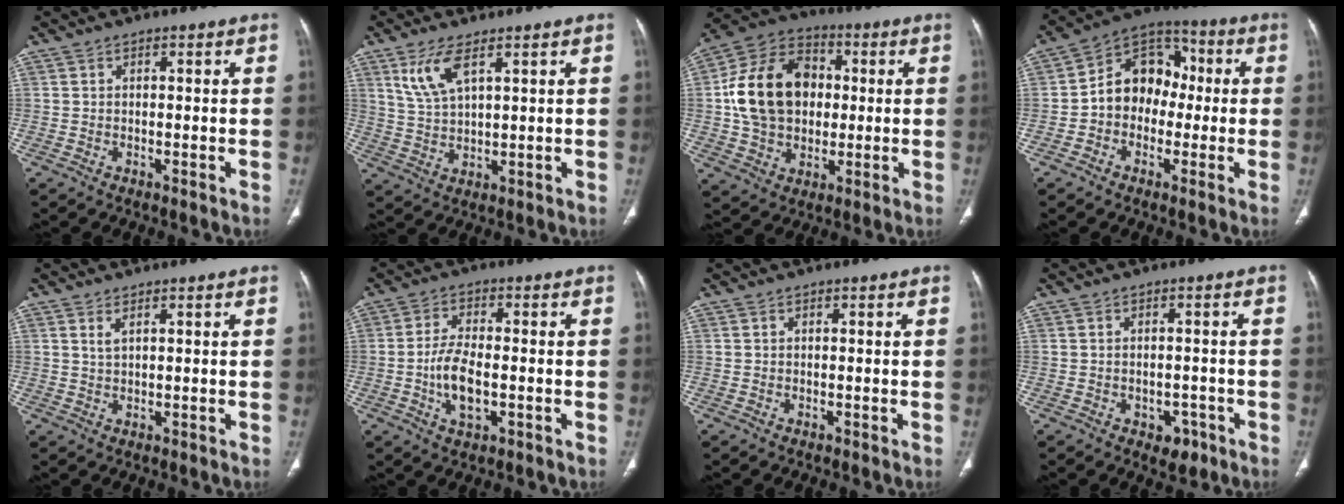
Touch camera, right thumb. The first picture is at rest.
{"total": 6.8, "force": [3.7, 2.2, 5.3], "torque": [-0.113, -0.013, 0.083]}
{"total": 18.3, "force": [1.3, 14.0, 11.7], "torque": [-0.187, 0.022, 0.022]}
{"total": 12.0, "force": [-0.8, 9.6, 7.1], "torque": [-0.075, 0.042, -0.028]}
{"total": 1.5, "force": [0.9, 0.4, 1.1], "torque": [-0.029, -0.003, 0.022]}
{"total": 7.2, "force": [-1.6, 3.3, 6.2], "torque": [-0.125, 0.006, -0.029]}
{"total": 0.0}
{"total": 3.9, "force": [-2.1, 2.5, 2.0], "torque": [-0.009, 0.012, -0.022]}